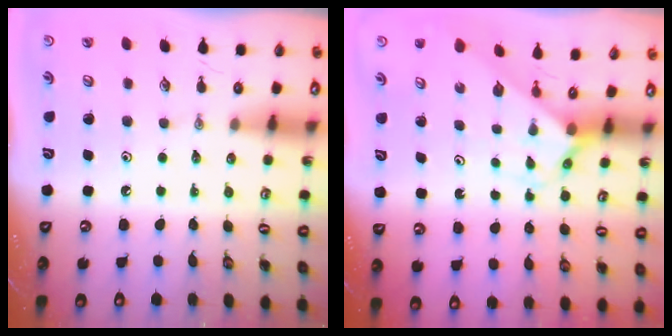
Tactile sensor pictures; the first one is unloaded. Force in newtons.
{"total": 2.4, "press": 2.4, "slide": 0.2}